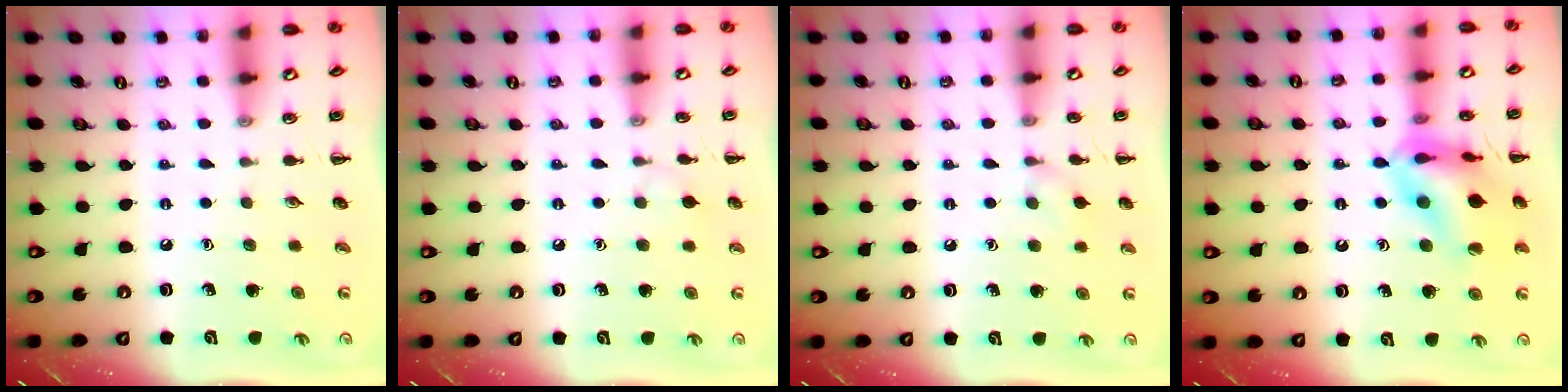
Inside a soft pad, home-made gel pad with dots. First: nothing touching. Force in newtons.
{"total": 4.5, "press": 4.2, "slide": 1.6}
{"total": 6.4, "press": 6.1, "slide": 1.9}
{"total": 16.9, "press": 16.8, "slide": 2.3}